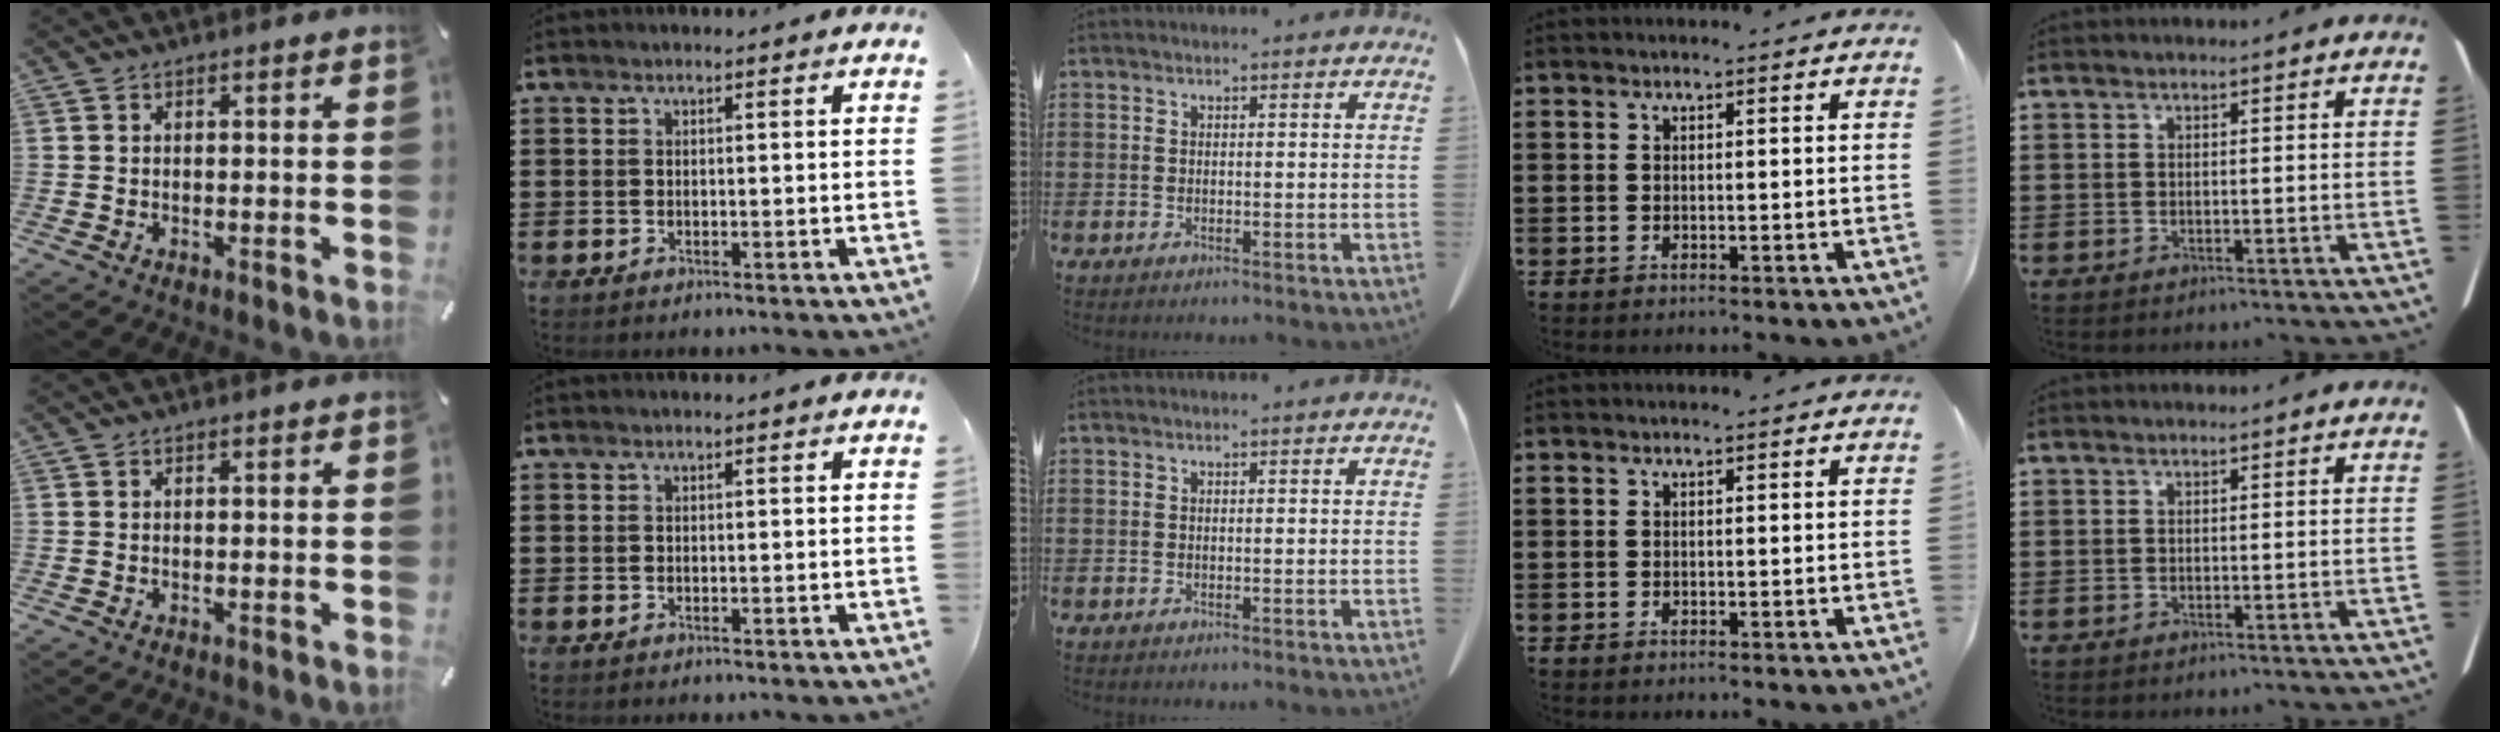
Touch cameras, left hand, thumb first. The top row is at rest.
{}